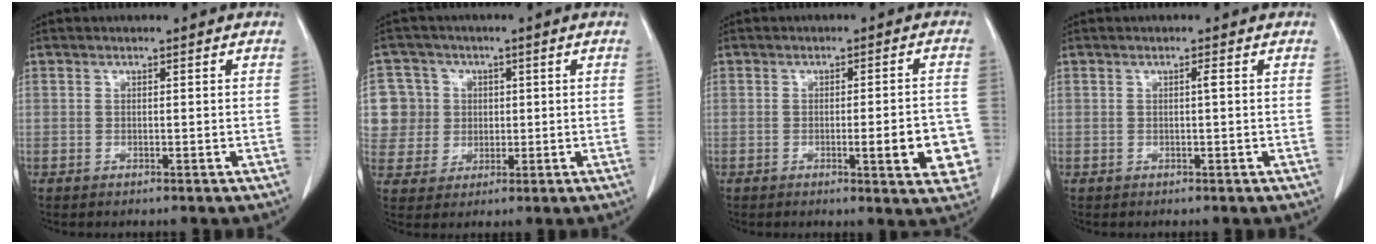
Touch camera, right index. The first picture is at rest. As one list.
[{"total": 8.9, "force": [1.6, 8.8, 0.8], "torque": [-0.025, 0.031, 0.042]}, {"total": 8.8, "force": [-2.6, 1.6, 8.3], "torque": [-0.086, 0.002, -0.029]}, {"total": 0.7, "force": [0.1, -0.1, 0.7], "torque": [-0.007, 0.001, 0.002]}]